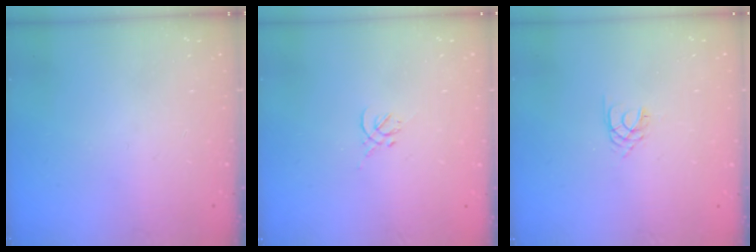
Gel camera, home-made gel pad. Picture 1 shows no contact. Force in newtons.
{"total": 0.0}
{"total": 2.1, "press": 2.1, "slide": 0.3}